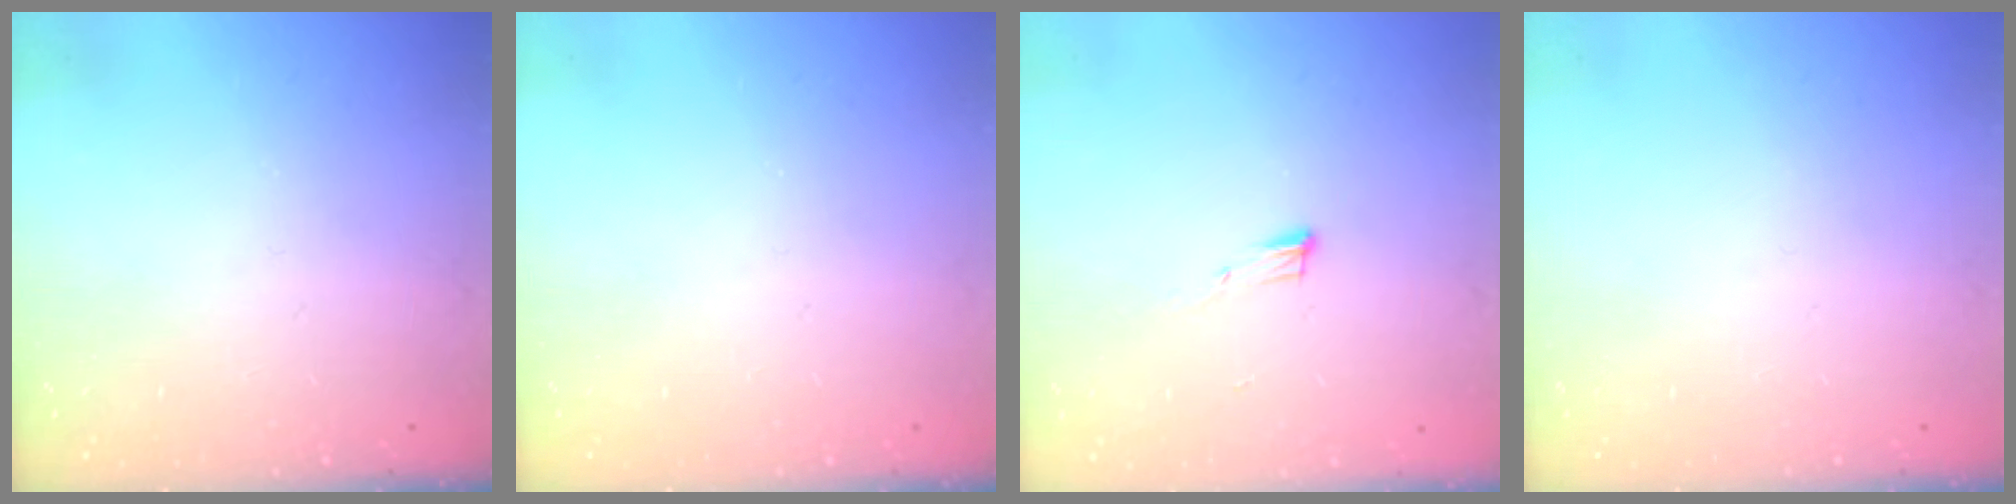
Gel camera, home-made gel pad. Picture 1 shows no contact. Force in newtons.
{"total": 0.0}
{"total": 5.1, "press": 4.9, "slide": 1.1}
{"total": 0.0}